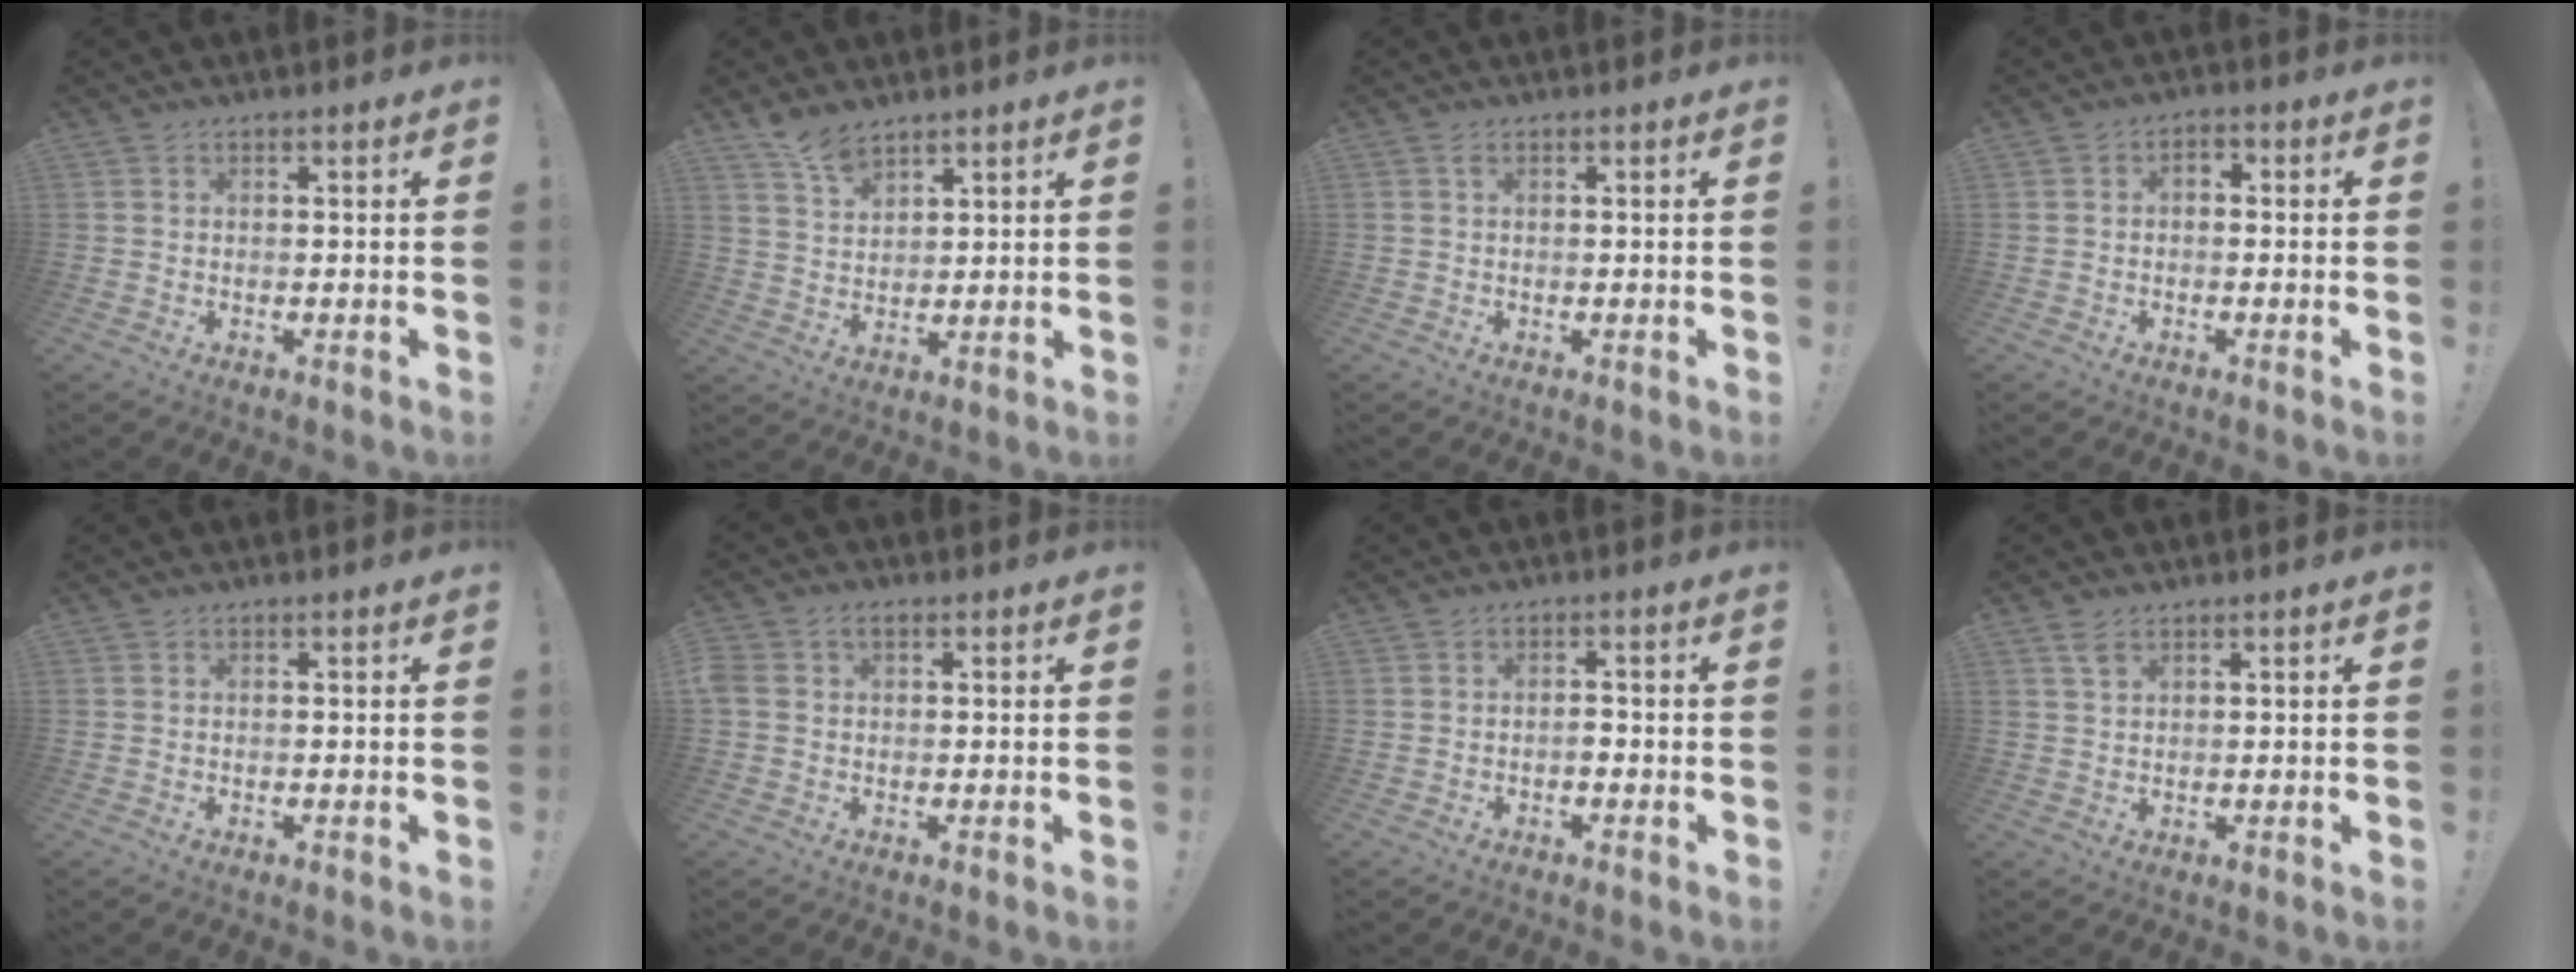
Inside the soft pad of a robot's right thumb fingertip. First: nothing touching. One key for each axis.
{"total": 6.5, "fx": 5.4, "fy": 2.4, "fz": 2.6, "tx": -0.042, "ty": -0.033, "tz": 0.099}
{"total": 0.8, "fx": 0.3, "fy": 0.3, "fz": 0.7, "tx": -0.007, "ty": -0.003, "tz": 0.004}
{"total": 2.1, "fx": -1.3, "fy": 1.2, "fz": 1.2, "tx": -0.027, "ty": 0.011, "tz": -0.023}
{"total": 0.0}
{"total": 3.1, "fx": 0.8, "fy": 2.1, "fz": 2.2, "tx": -0.046, "ty": 0.006, "tz": 0.017}
{"total": 1.5, "fx": -0.9, "fy": 0.7, "fz": 1.0, "tx": -0.017, "ty": 0.002, "tz": -0.017}
{"total": 2.7, "fx": 1.8, "fy": 1.1, "fz": 1.7, "tx": -0.021, "ty": -0.009, "tz": 0.030}